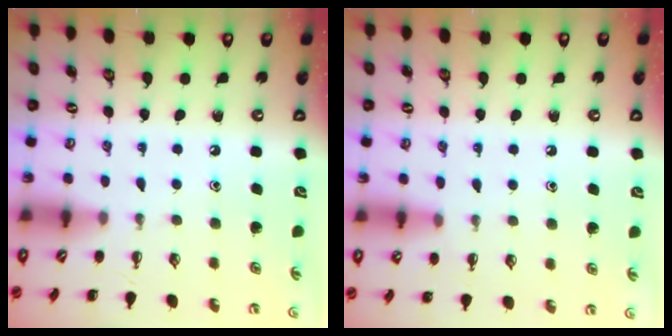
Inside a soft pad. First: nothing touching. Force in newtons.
{"total": 7.0, "press": 6.5, "slide": 2.4}